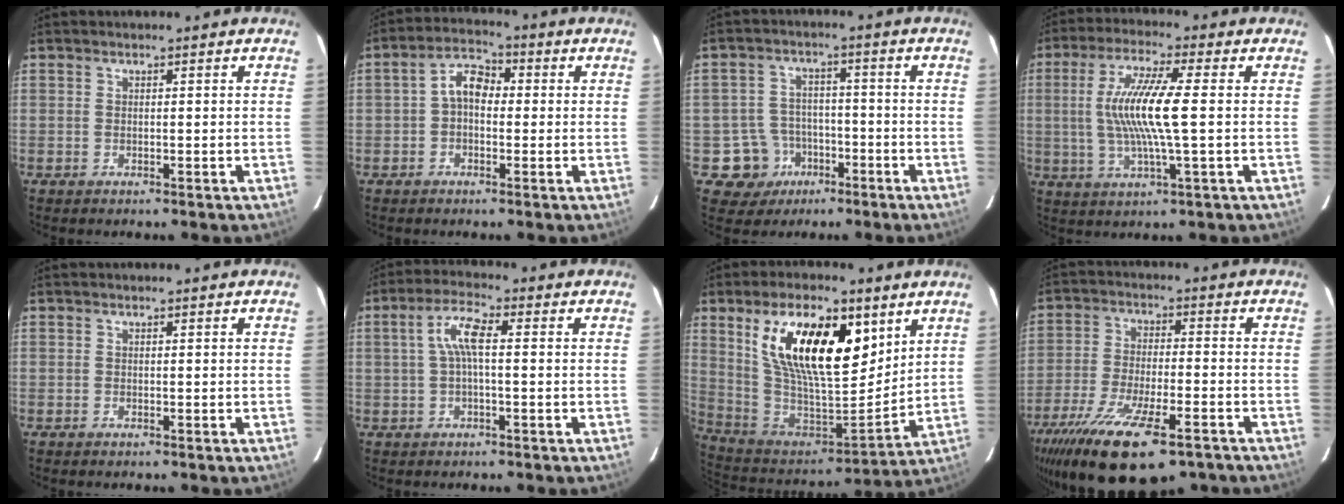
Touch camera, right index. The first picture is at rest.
{"total": 5.1, "force": [-0.3, 3.5, 3.7], "torque": [-0.068, 0.021, -0.010]}
{"total": 7.8, "force": [-3.8, 6.8, 0.4], "torque": [-0.026, 0.030, -0.050]}
{"total": 12.1, "force": [0.2, 0.8, 12.0], "torque": [-0.232, -0.002, 0.005]}
{"total": 0.0}
{"total": 5.4, "force": [0.3, 1.2, 5.2], "torque": [-0.105, 0.014, 0.006]}
{"total": 23.0, "force": [10.1, 10.2, 17.9], "torque": [-0.338, 0.014, 0.191]}
{"total": 21.0, "force": [-13.8, 6.8, 14.2], "torque": [-0.282, -0.065, -0.226]}